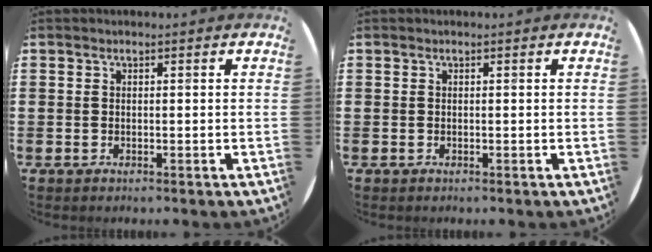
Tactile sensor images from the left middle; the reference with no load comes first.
{"total": 0.0}